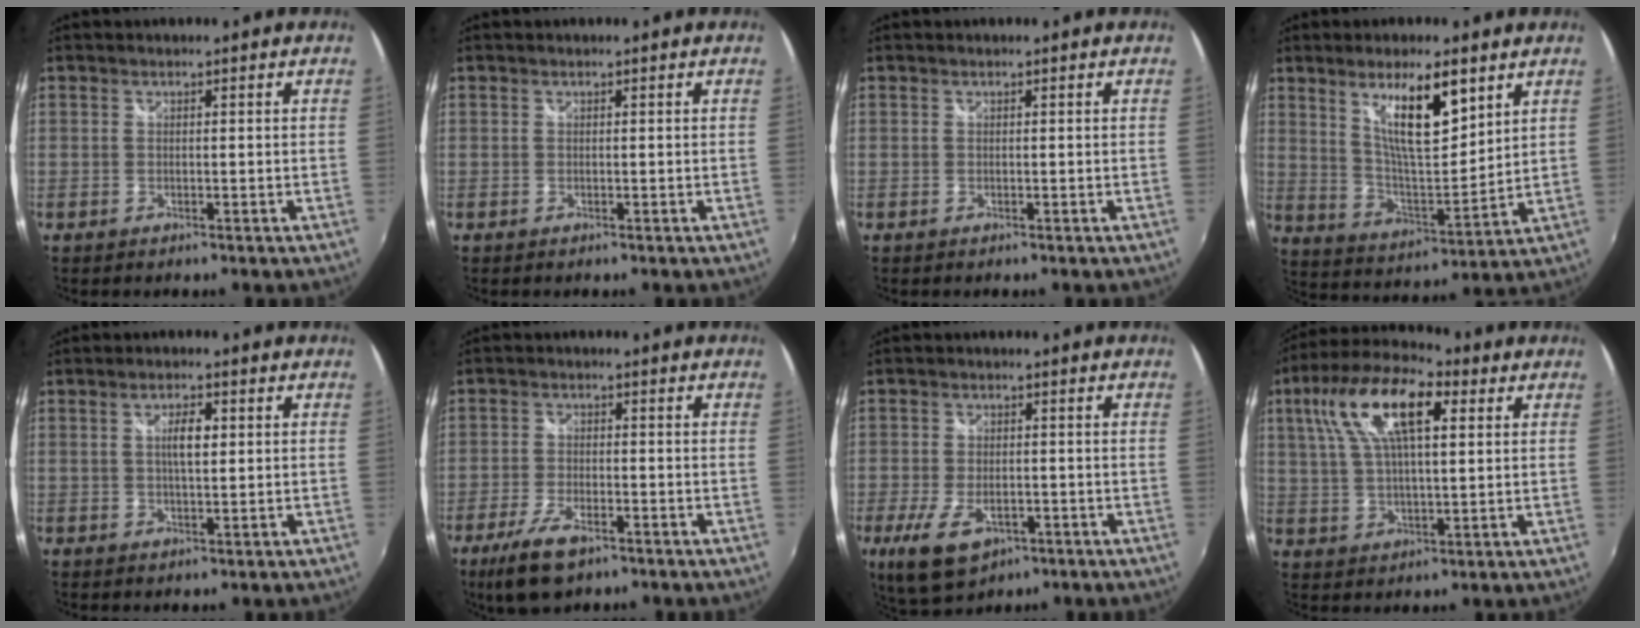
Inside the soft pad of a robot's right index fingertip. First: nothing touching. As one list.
[{"total": 0.0}, {"total": 0.0}, {"total": 12.4, "force": [6.7, 3.3, 10.0], "torque": [-0.168, 0.000, 0.130]}, {"total": 3.9, "force": [0.8, 1.3, 3.6], "torque": [-0.063, 0.007, 0.016]}, {"total": 8.8, "force": [-5.5, 3.5, 5.9], "torque": [-0.145, -0.019, -0.100]}, {"total": 10.4, "force": [-5.0, 5.5, 7.2], "torque": [-0.165, -0.029, -0.083]}, {"total": 15.6, "force": [5.9, 6.0, 13.2], "torque": [-0.252, 0.031, 0.098]}]